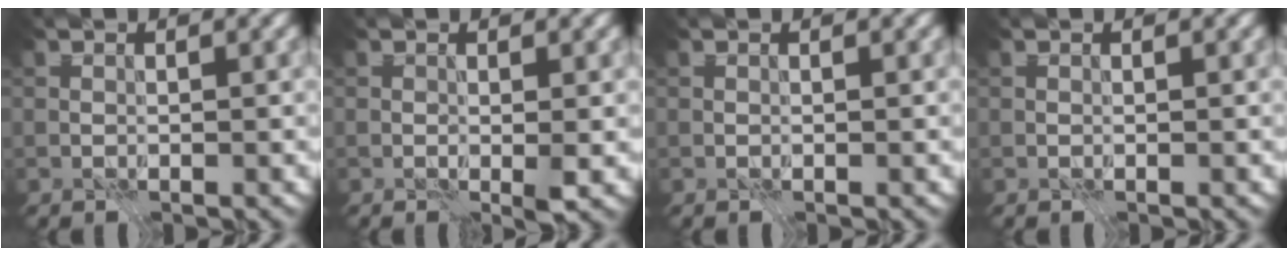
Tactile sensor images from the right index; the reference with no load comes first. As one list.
[{"total": 1.1, "force": [-0.1, 0.1, 1.1], "torque": [-0.019, -0.003, -0.003]}, {"total": 0.0}, {"total": 0.0}]